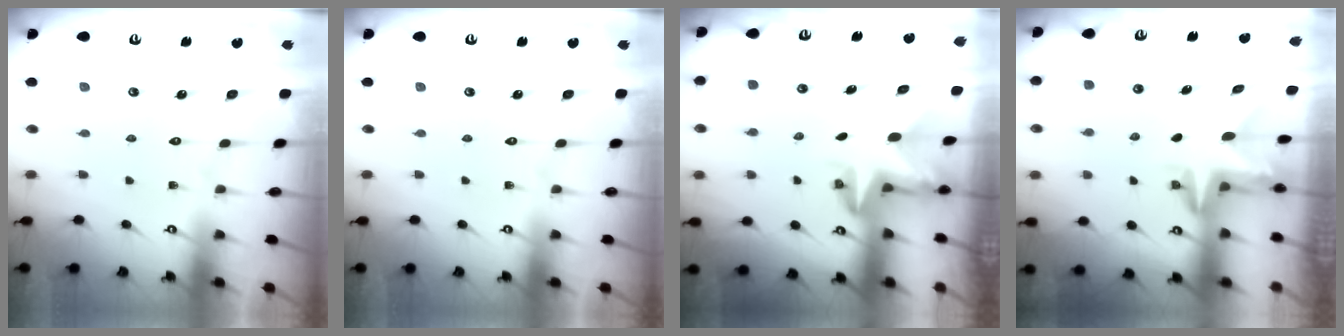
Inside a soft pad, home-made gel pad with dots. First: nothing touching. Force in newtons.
{"total": 0.0}
{"total": 3.3, "press": 3.3, "slide": 0.2}
{"total": 3.1, "press": 3.1, "slide": 0.2}